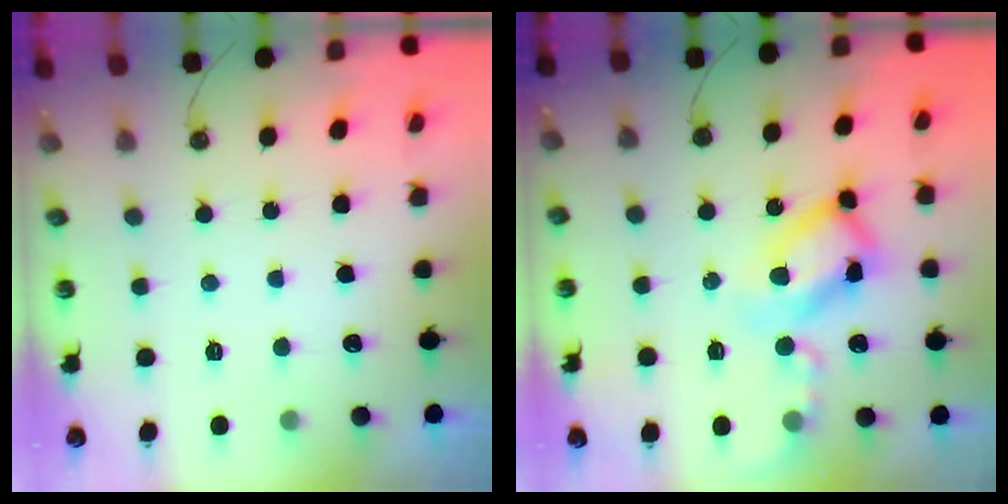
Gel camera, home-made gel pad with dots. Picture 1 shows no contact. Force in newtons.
{"total": 12.9, "press": 12.9, "slide": 1.2}